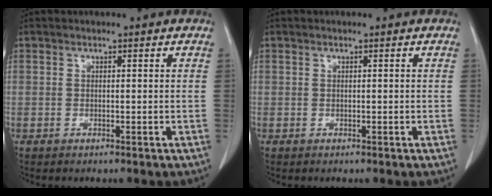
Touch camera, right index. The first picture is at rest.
{"total": 0.0}